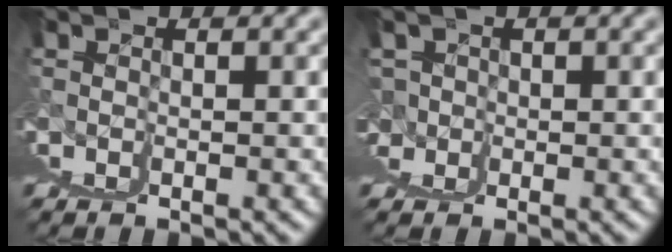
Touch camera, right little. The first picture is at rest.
{"total": 2.6, "force": [2.3, -0.7, 0.7], "torque": [-0.004, 0.000, 0.041]}